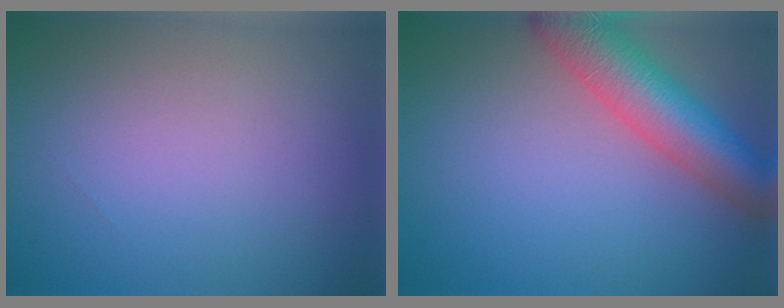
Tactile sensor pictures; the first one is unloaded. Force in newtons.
{"total": 7.3, "press": 7.3, "slide": 0.5}